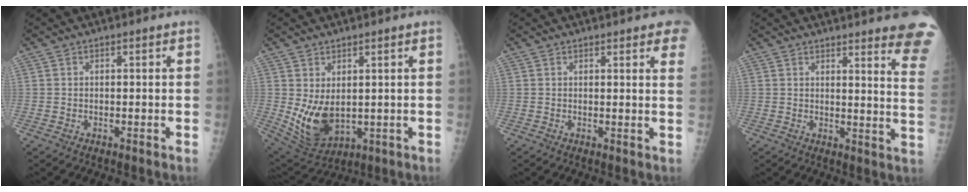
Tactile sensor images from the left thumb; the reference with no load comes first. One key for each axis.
{"total": 9.5, "fx": 0.7, "fy": 5.8, "fz": 7.5, "tx": -0.120, "ty": -0.023, "tz": 0.037}
{"total": 7.7, "fx": 5.3, "fy": 1.6, "fz": 5.4, "tx": -0.046, "ty": -0.009, "tz": 0.050}
{"total": 15.2, "fx": 12.9, "fy": 0.8, "fz": 8.0, "tx": -0.072, "ty": -0.107, "tz": 0.130}